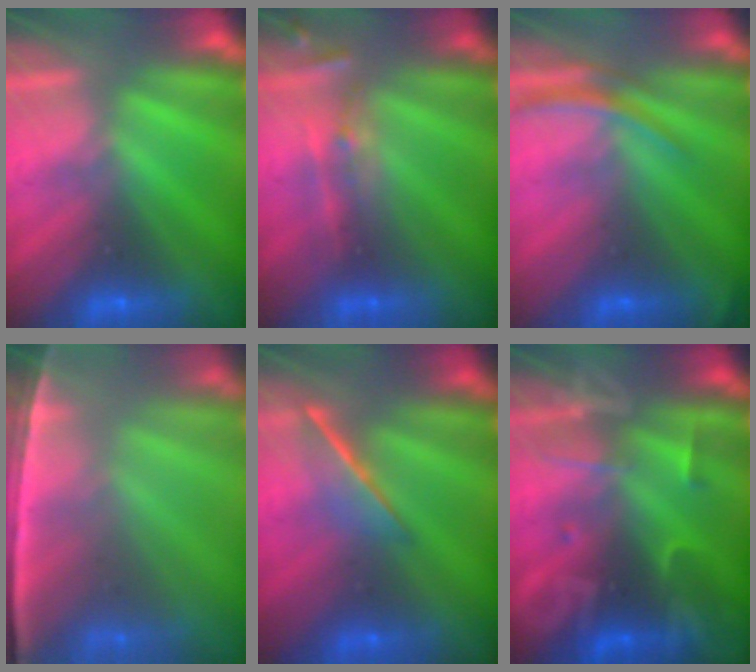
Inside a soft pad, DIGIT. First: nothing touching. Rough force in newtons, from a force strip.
{"total": 2.5}
{"total": 2.8}
{"total": 7.5}
{"total": 1.5}
{"total": 2.4}